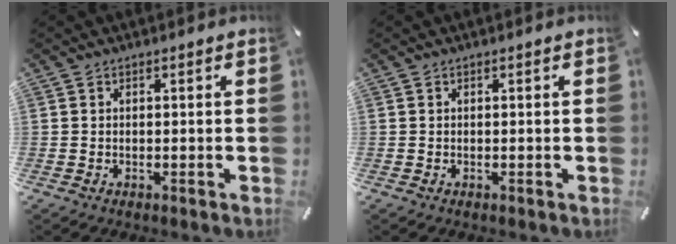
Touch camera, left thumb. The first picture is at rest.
{"total": 0.0}